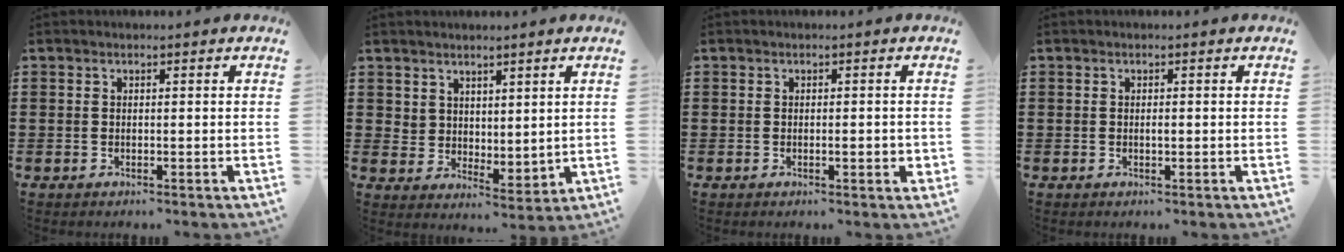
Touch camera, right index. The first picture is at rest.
{"total": 4.3, "force": [3.9, 1.7, 0.0], "torque": [-0.016, -0.013, 0.078]}
{"total": 2.2, "force": [-0.4, 0.5, 2.1], "torque": [-0.034, -0.002, -0.006]}
{"total": 0.8, "force": [-0.1, 0.3, 0.8], "torque": [-0.017, -0.002, -0.002]}